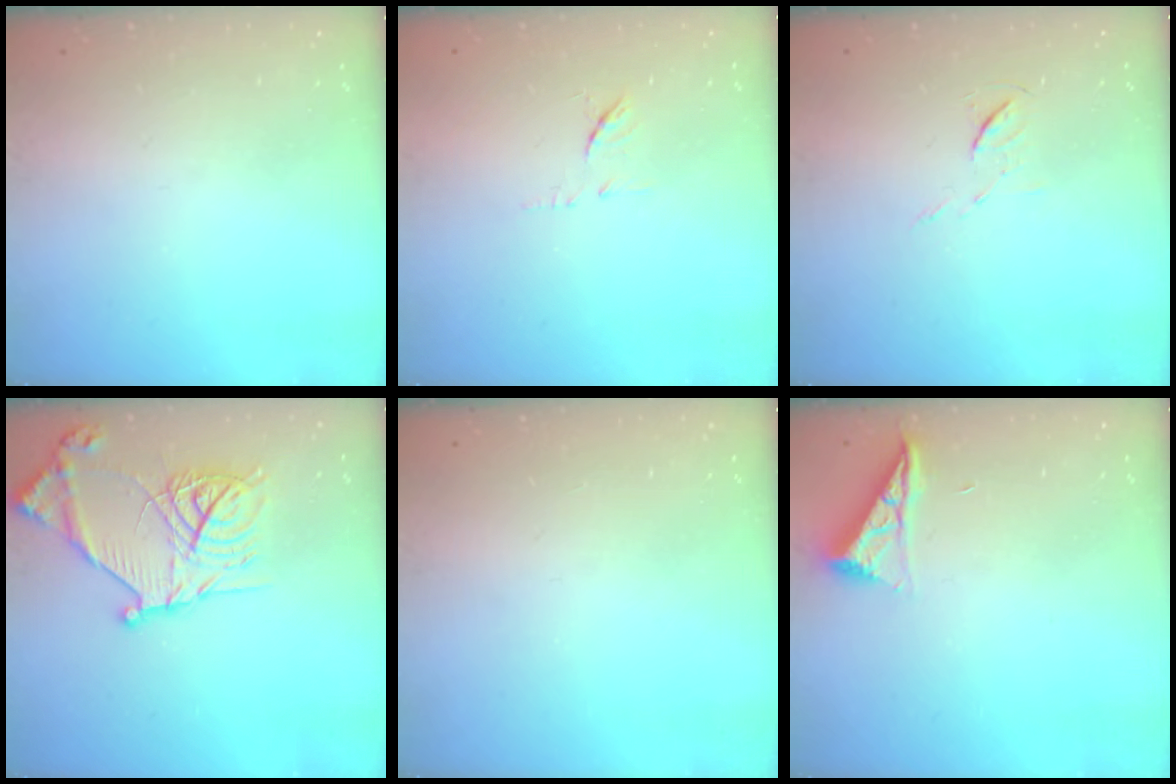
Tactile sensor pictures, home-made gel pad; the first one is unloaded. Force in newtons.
{"total": 6.4, "press": 6.3, "slide": 0.8}
{"total": 5.3, "press": 5.3, "slide": 0.5}
{"total": 18.8, "press": 18.7, "slide": 2.0}
{"total": 0.0}
{"total": 7.1, "press": 7.1, "slide": 0.5}